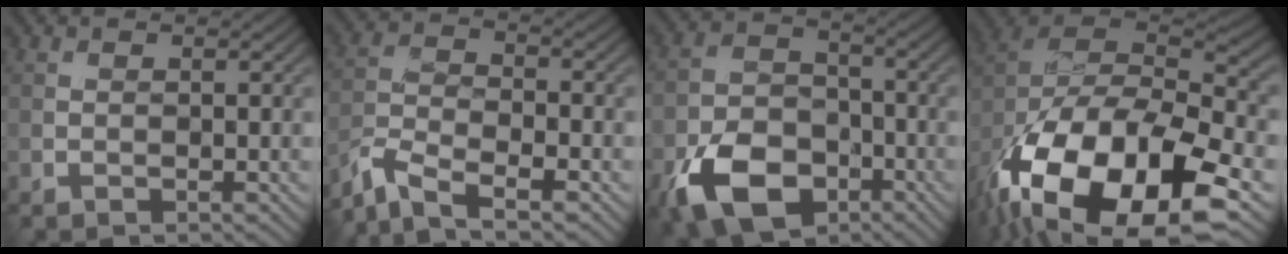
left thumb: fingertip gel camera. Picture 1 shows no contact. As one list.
[{"total": 6.2, "force": [-5.0, 1.7, 3.1], "torque": [-0.074, -0.010, -0.113]}, {"total": 11.2, "force": [-5.9, 7.1, 6.4], "torque": [-0.146, -0.018, -0.116]}, {"total": 20.3, "force": [-11.0, 9.7, 14.0], "torque": [-0.293, -0.036, -0.162]}]